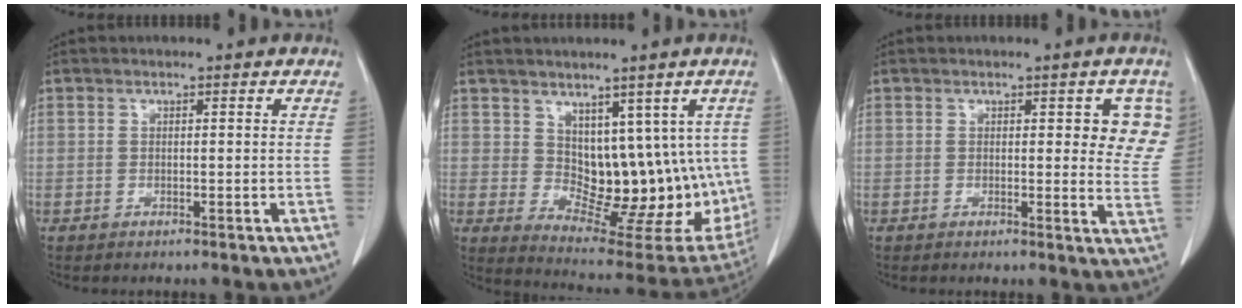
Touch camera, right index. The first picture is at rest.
{"total": 13.6, "force": [2.6, 8.0, 10.8], "torque": [-0.121, 0.001, 0.063]}
{"total": 6.5, "force": [2.4, 2.2, 5.6], "torque": [-0.042, -0.003, 0.018]}